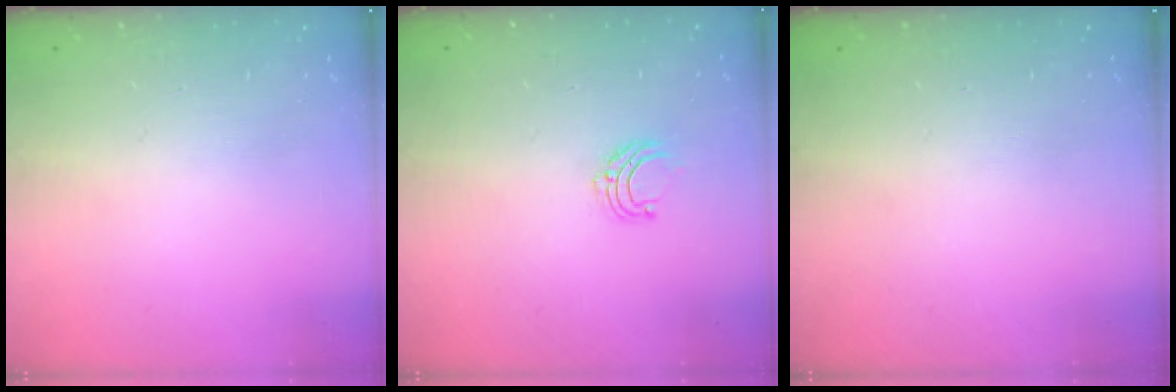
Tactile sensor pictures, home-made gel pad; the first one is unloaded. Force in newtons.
{"total": 5.3, "press": 5.3, "slide": 0.5}
{"total": 0.0}